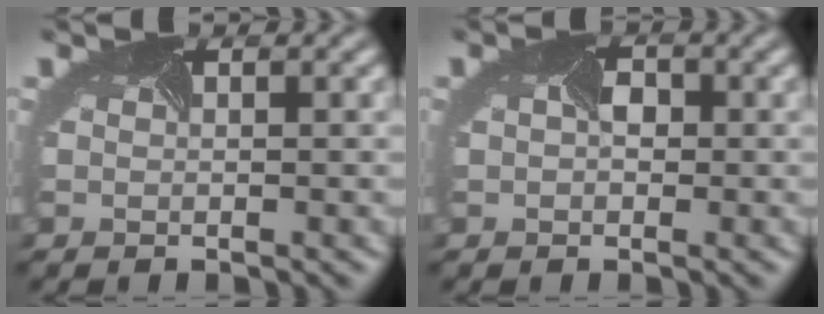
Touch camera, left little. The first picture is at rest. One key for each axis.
{"total": 1.2, "fx": -0.5, "fy": 1.0, "fz": 0.5, "tx": -0.023, "ty": 0.003, "tz": 0.004}